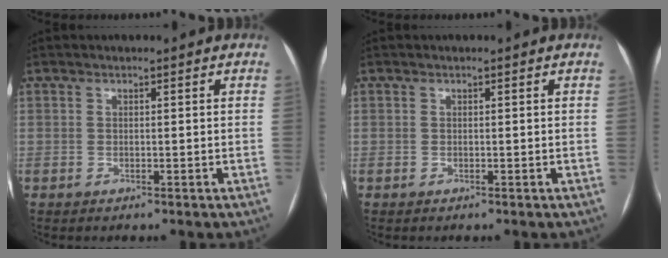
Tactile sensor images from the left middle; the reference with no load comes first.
{"total": 0.0}